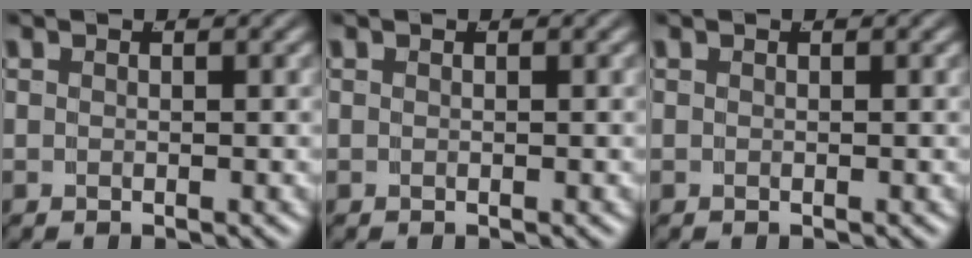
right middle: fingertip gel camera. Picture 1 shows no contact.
{"total": 0.0}
{"total": 0.0}